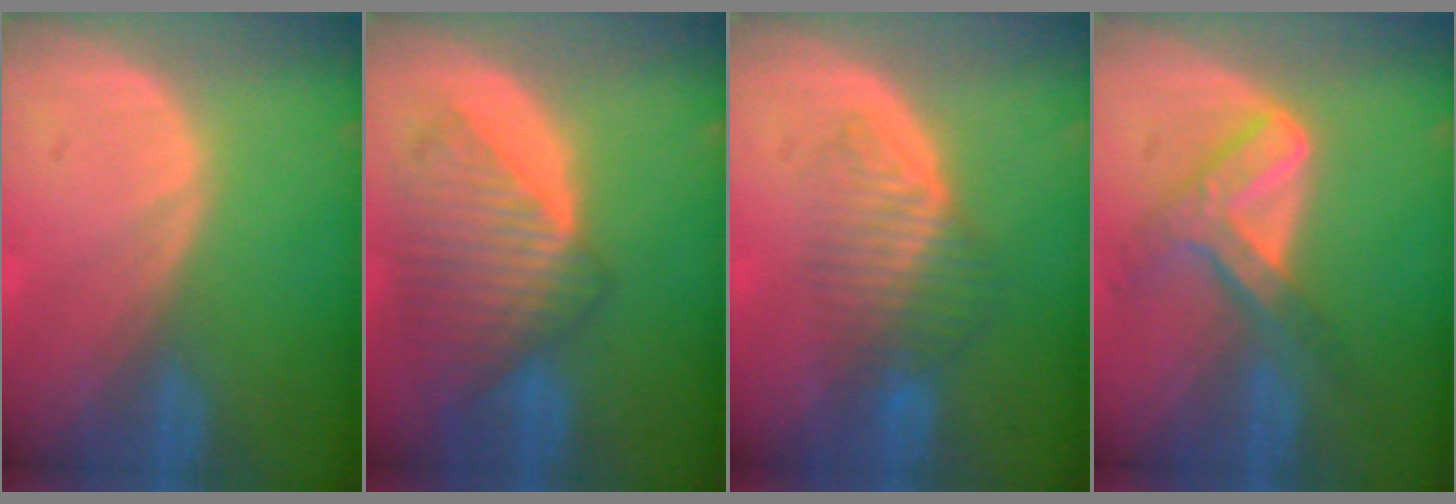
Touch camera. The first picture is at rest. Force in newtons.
{"total": 8.9, "press": 8.0, "slide": 3.7}
{"total": 6.5, "press": 5.8, "slide": 2.9}
{"total": 7.3, "press": 6.1, "slide": 3.9}